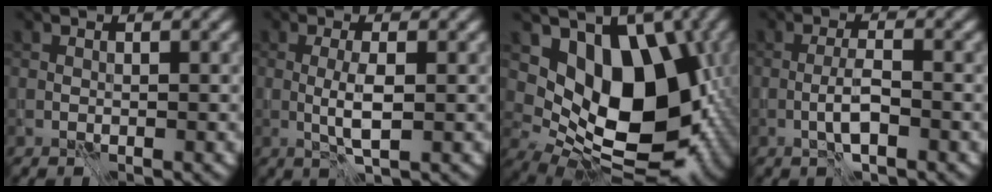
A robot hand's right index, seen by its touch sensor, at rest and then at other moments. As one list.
[{"total": 2.3, "force": [-0.4, 0.3, 2.3], "torque": [-0.048, -0.001, -0.006]}, {"total": 12.6, "force": [1.4, 8.0, 9.7], "torque": [-0.118, -0.018, 0.023]}, {"total": 2.3, "force": [-1.2, 0.3, 1.9], "torque": [-0.039, 0.003, -0.025]}]